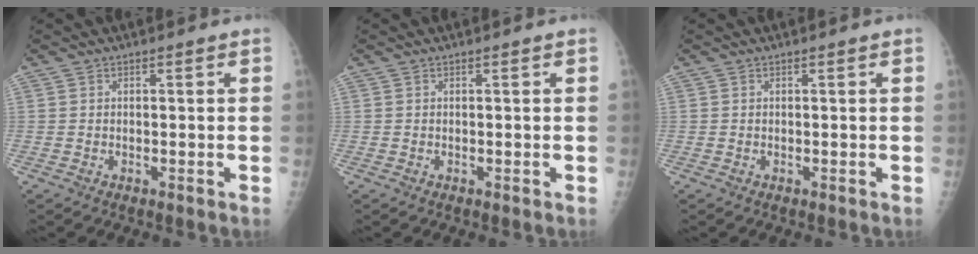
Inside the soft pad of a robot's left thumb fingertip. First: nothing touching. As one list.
[{"total": 0.0}, {"total": 0.0}]